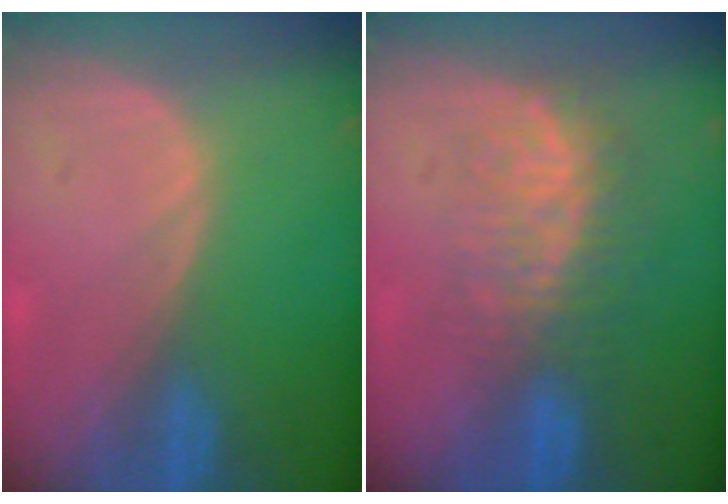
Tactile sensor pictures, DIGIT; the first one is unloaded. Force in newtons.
{"total": 8.0, "press": 7.3, "slide": 3.3}